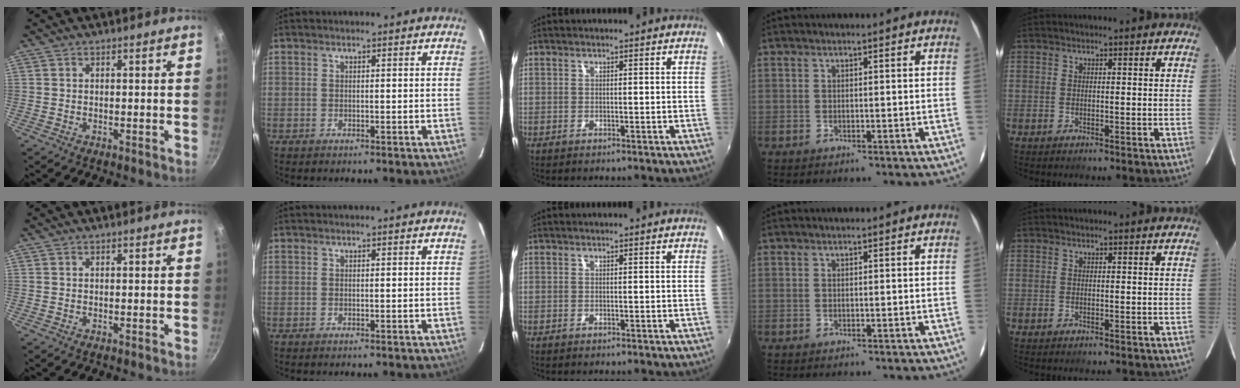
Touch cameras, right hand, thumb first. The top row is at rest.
{}